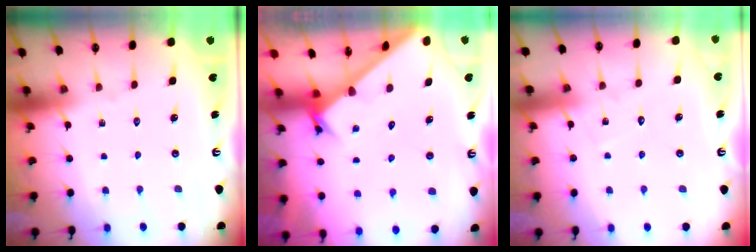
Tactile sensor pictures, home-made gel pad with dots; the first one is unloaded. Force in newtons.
{"total": 2.4, "press": 2.4, "slide": 0.1}
{"total": 4.1, "press": 4.0, "slide": 0.4}